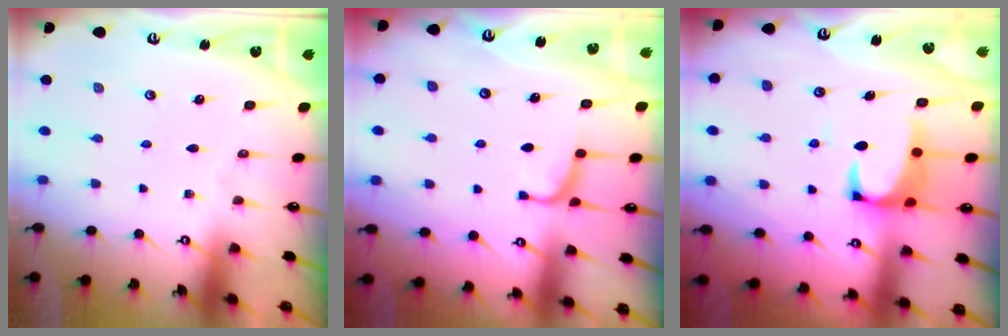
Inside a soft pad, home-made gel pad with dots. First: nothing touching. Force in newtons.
{"total": 1.0, "press": 0.9, "slide": 0.5}
{"total": 3.9, "press": 3.8, "slide": 1.0}